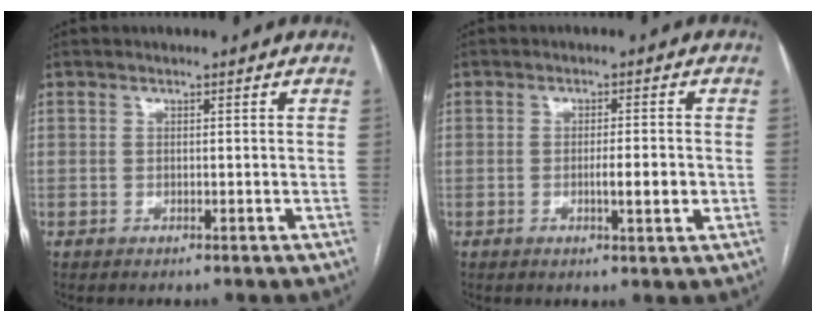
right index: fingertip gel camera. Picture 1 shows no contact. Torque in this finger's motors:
{"motor_torque": [0.65, -0.09, 0.31, 0.06]}